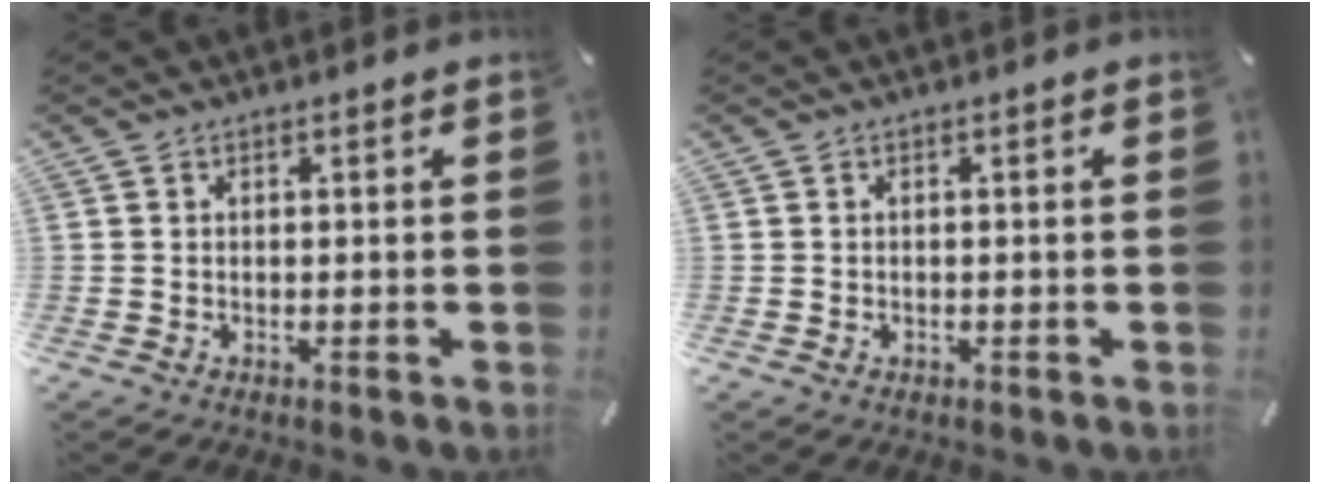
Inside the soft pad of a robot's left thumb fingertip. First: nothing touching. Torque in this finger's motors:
{"motor_torque": [-0.31, -0.41, 0.01, -0.19, -0.02]}